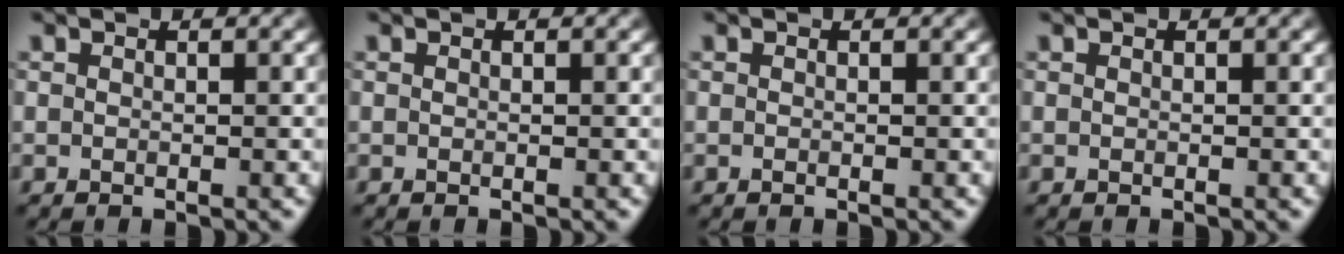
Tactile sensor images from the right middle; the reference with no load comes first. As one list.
[{"total": 0.0}, {"total": 0.0}, {"total": 0.0}]